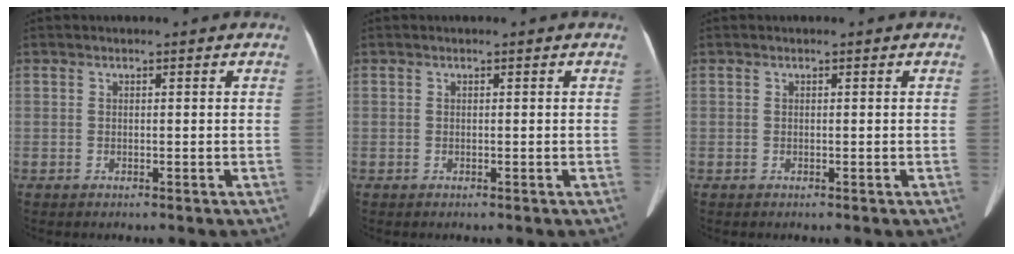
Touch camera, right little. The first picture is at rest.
{"total": 0.0}
{"total": 0.0}